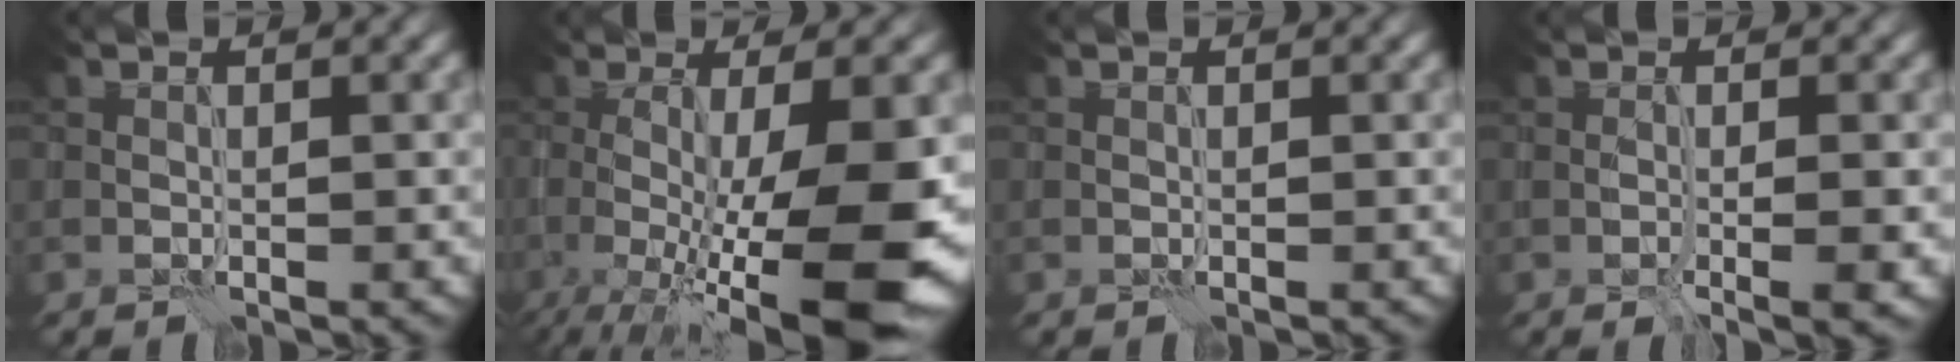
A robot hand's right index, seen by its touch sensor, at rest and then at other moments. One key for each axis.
{"total": 13.8, "fx": -3.3, "fy": 3.6, "fz": 12.9, "tx": -0.172, "ty": -0.018, "tz": -0.044}
{"total": 0.0}
{"total": 2.1, "fx": -0.4, "fy": 0.3, "fz": 2.1, "tx": -0.029, "ty": -0.004, "tz": -0.005}